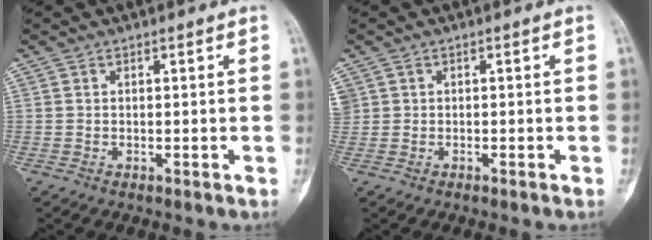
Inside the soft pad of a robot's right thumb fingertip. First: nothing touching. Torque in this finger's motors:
{"motor_torque": [-0.56, -0.11, 0.01, 0.11, 0.08]}